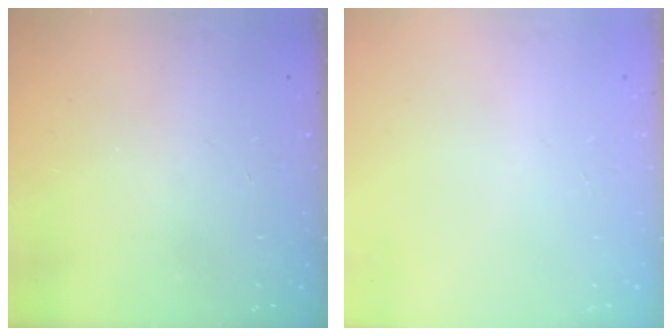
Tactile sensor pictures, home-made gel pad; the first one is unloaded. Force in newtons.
{"total": 0.0}